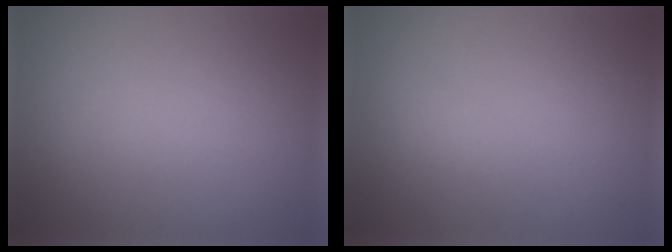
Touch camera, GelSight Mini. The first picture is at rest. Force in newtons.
{"total": 1.3, "press": 1.3, "slide": 0.0}